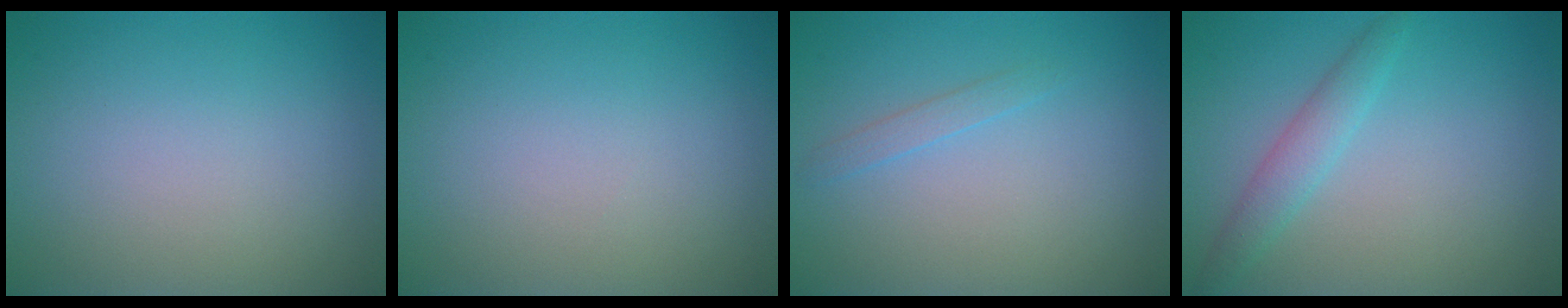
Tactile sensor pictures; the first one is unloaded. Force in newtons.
{"total": 0.0}
{"total": 0.9, "press": 0.9, "slide": 0.1}
{"total": 2.2, "press": 2.2, "slide": 0.1}